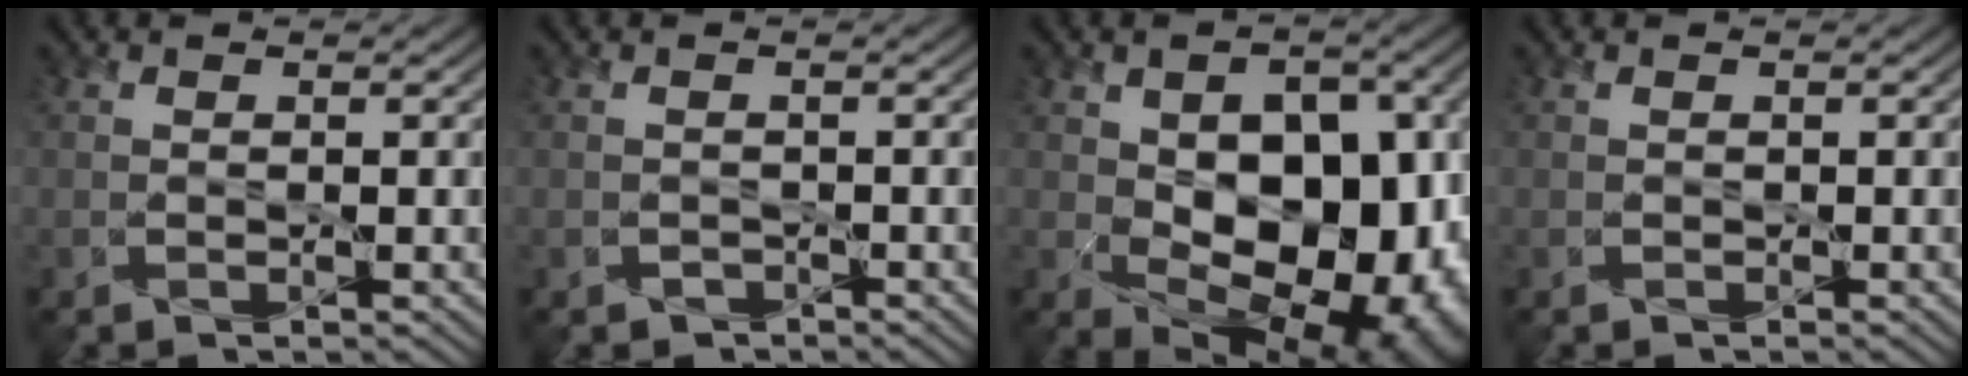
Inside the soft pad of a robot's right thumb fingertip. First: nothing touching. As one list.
[{"total": 0.7, "force": [-0.4, 0.2, -0.6], "torque": [0.011, -0.007, 0.000]}, {"total": 15.3, "force": [-1.5, 10.1, 11.4], "torque": [-0.135, -0.032, 0.007]}, {"total": 0.0}]